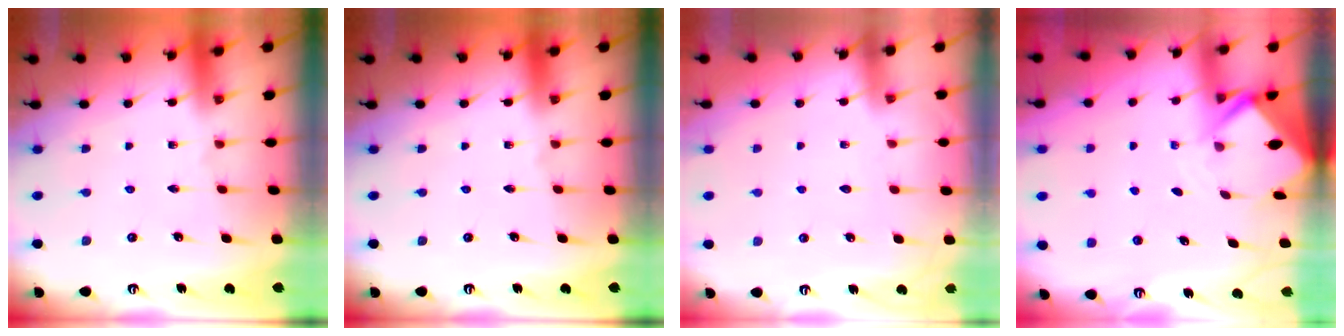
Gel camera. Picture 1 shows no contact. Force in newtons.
{"total": 0.0}
{"total": 1.0, "press": 1.0, "slide": 0.0}
{"total": 3.2, "press": 3.2, "slide": 0.2}